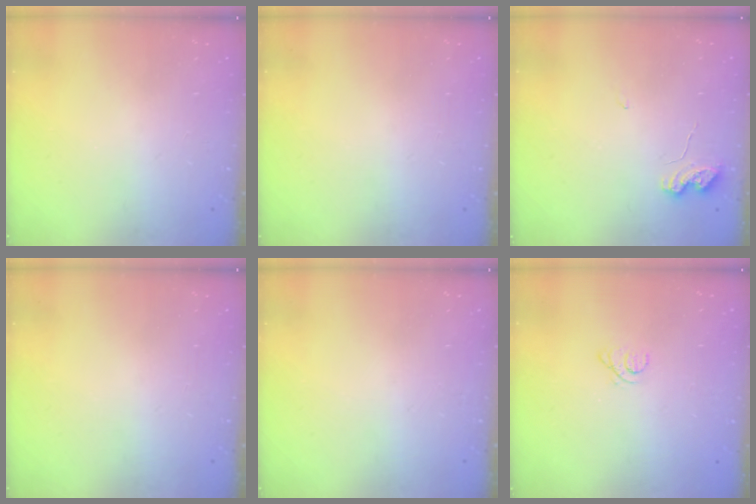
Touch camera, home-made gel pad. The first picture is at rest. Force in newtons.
{"total": 0.0}
{"total": 5.4, "press": 5.4, "slide": 0.9}
{"total": 0.0}
{"total": 0.0}
{"total": 1.2, "press": 1.2, "slide": 0.1}